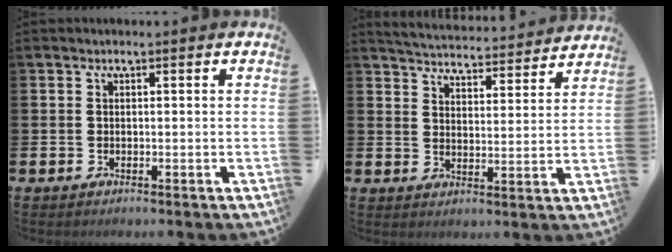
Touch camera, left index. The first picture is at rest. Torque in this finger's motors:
{"motor_torque": [-0.13, -0.36, 0.09, 0.02]}